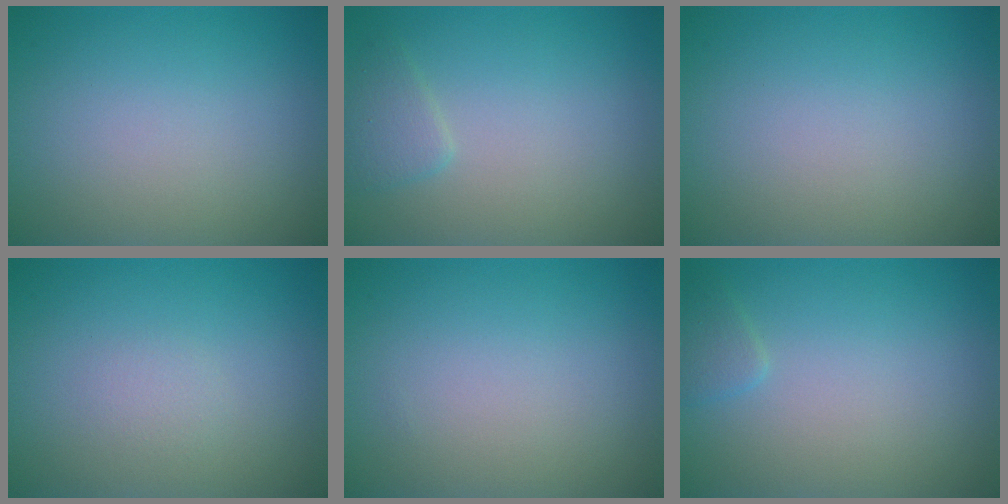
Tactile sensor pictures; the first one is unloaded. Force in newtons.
{"total": 1.5, "press": 1.5, "slide": 0.1}
{"total": 0.0}
{"total": 0.9, "press": 0.9, "slide": 0.0}
{"total": 0.0}
{"total": 1.0, "press": 1.0, "slide": 0.0}